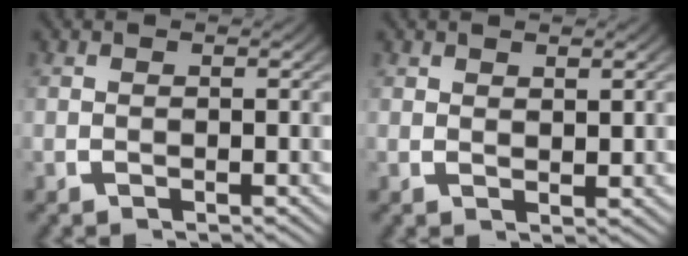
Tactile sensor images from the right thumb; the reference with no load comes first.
{"total": 1.1, "force": [1.0, 0.2, 0.2], "torque": [0.003, -0.003, 0.024]}